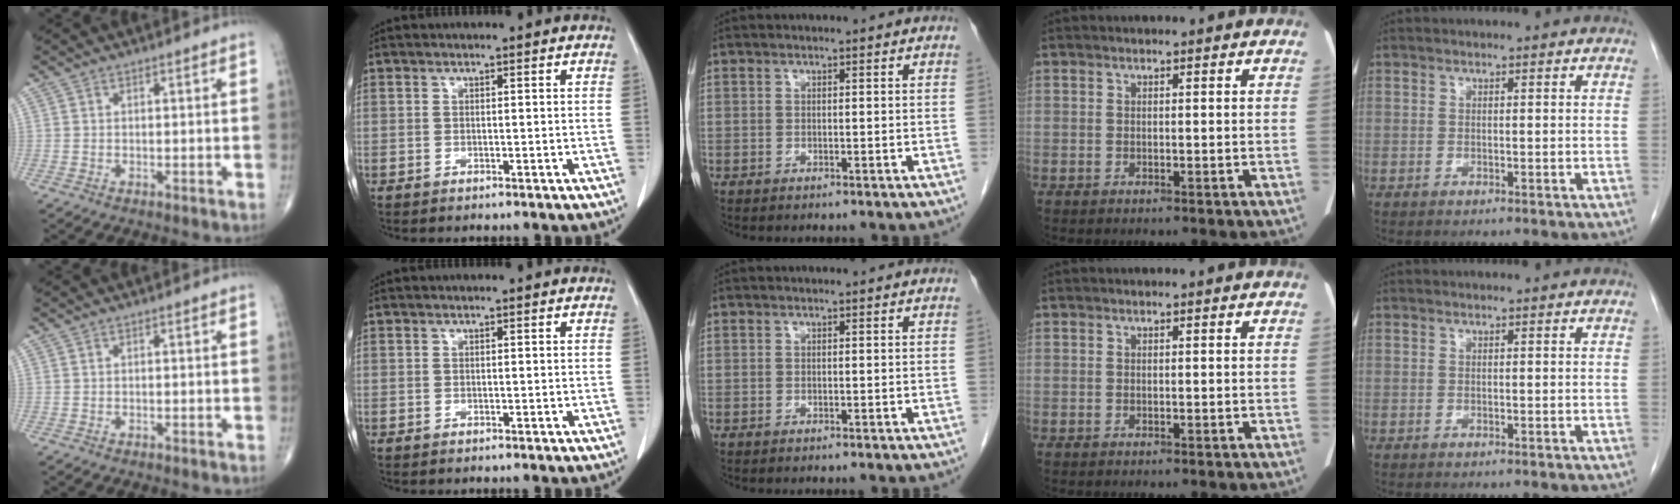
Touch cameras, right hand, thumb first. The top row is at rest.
{}